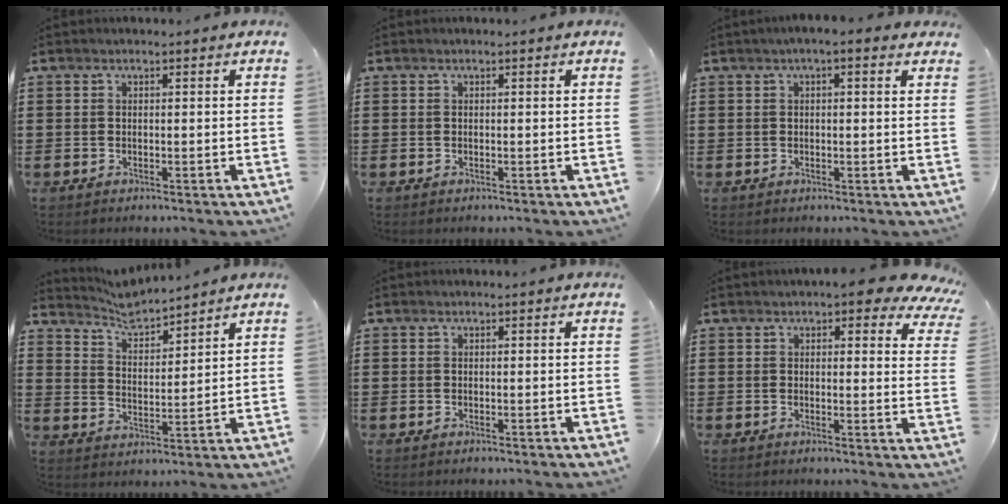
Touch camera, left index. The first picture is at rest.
{"total": 0.0}
{"total": 1.8, "force": [0.8, 0.3, 1.6], "torque": [-0.032, 0.004, 0.014]}
{"total": 4.3, "force": [4.3, -0.2, 0.4], "torque": [-0.028, -0.027, 0.073]}
{"total": 0.0}
{"total": 4.3, "force": [3.4, 1.2, 2.4], "torque": [-0.042, -0.009, 0.057]}